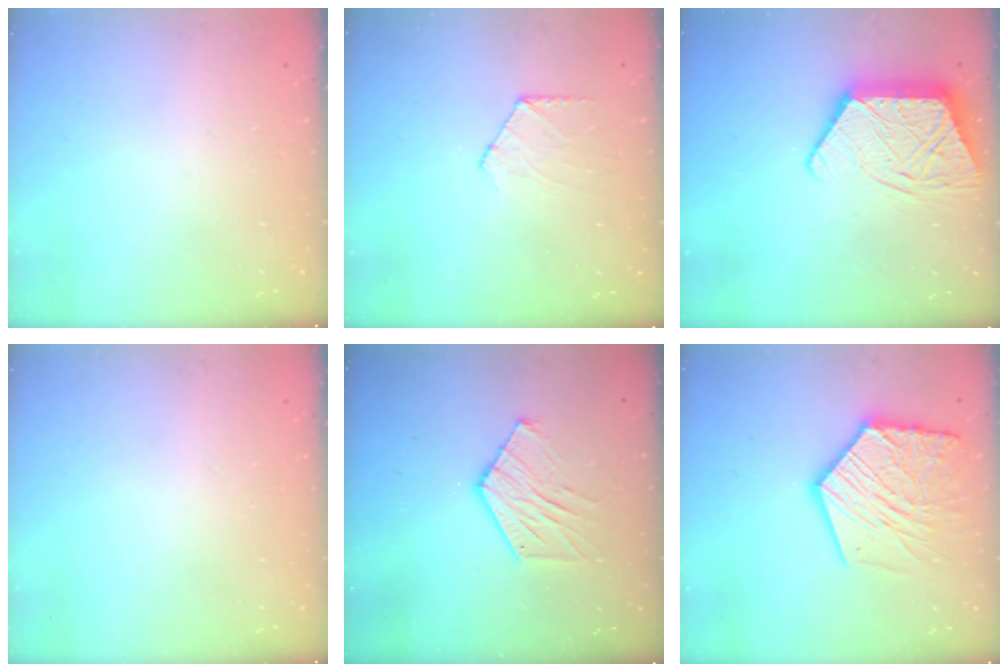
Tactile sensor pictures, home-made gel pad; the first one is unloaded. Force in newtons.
{"total": 5.2, "press": 5.2, "slide": 0.5}
{"total": 14.4, "press": 14.3, "slide": 1.2}
{"total": 0.0}
{"total": 10.1, "press": 10.1, "slide": 0.9}
{"total": 19.1, "press": 19.0, "slide": 1.8}